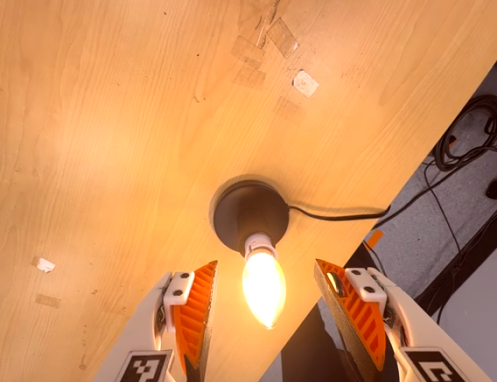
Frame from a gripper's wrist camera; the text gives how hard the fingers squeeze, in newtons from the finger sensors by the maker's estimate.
{"total": 0.0}